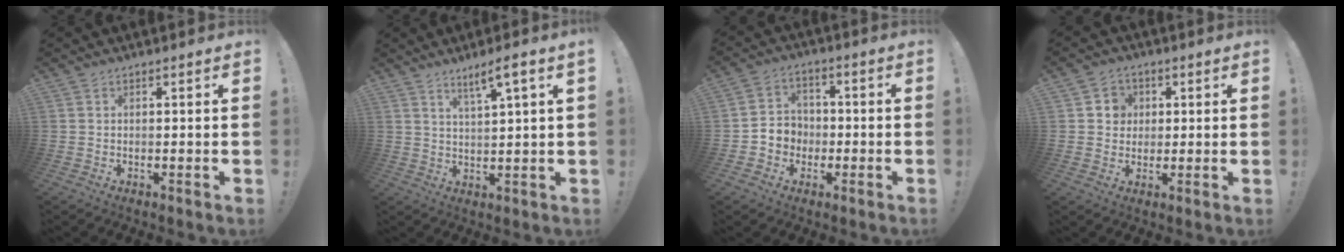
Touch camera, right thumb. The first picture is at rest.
{"total": 5.4, "force": [3.6, -0.2, 4.1], "torque": [-0.066, -0.014, 0.054]}
{"total": 6.7, "force": [-2.4, 6.1, 1.4], "torque": [-0.017, 0.017, -0.044]}
{"total": 5.4, "force": [0.9, 5.2, 1.2], "torque": [-0.015, -0.003, 0.017]}